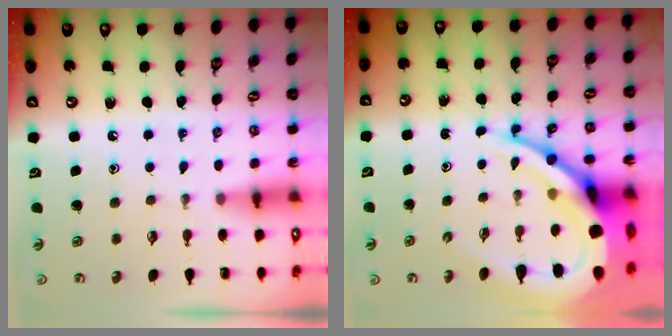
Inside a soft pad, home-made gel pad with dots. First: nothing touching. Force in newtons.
{"total": 15.7, "press": 15.7, "slide": 1.4}